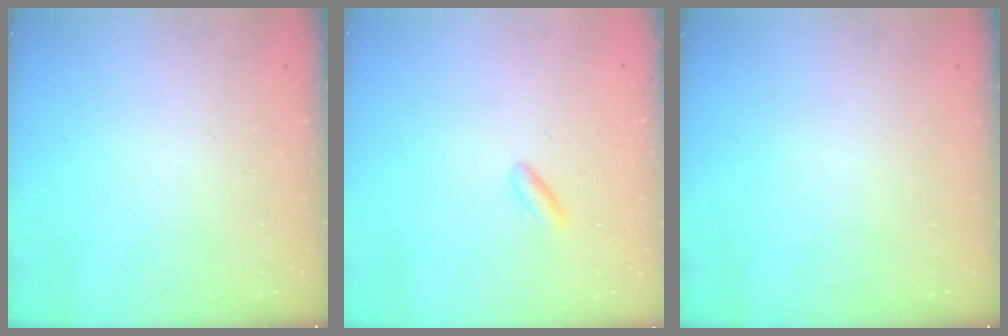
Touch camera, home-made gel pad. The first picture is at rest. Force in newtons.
{"total": 2.5, "press": 2.2, "slide": 1.2}
{"total": 0.0}